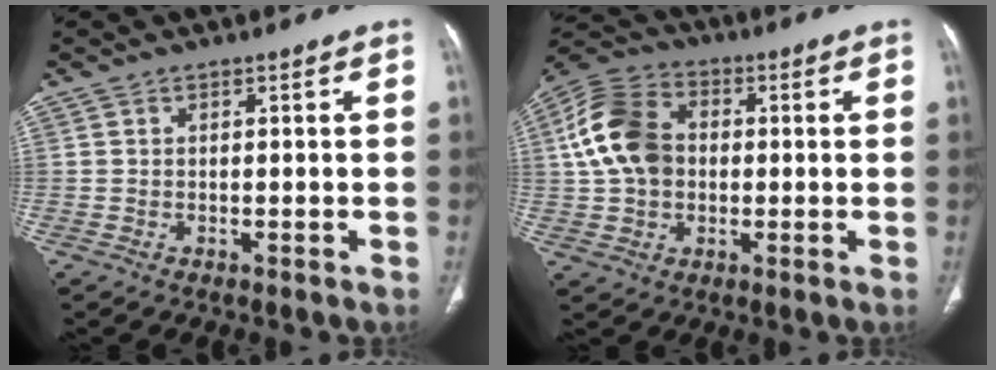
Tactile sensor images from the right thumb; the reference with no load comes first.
{"total": 13.2, "force": [0.8, 9.9, 8.6], "torque": [-0.152, 0.023, 0.006]}